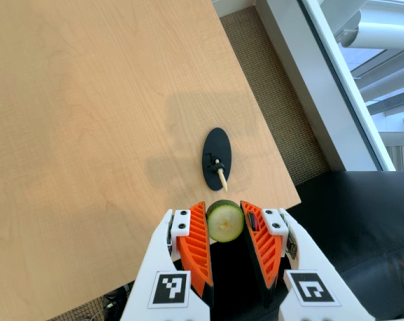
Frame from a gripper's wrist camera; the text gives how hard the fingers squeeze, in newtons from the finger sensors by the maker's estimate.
{"total": 6.2, "left": 5.9, "right": 6.5}